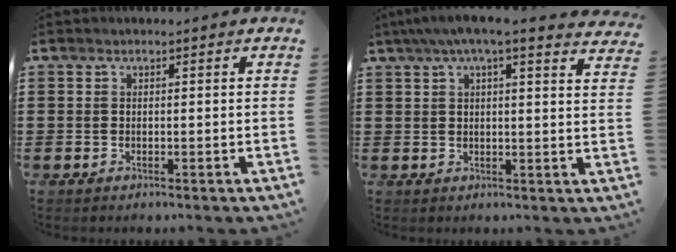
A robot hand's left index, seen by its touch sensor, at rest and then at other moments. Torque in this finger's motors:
{"motor_torque": [2.14, 0.00, 0.62, 0.21]}